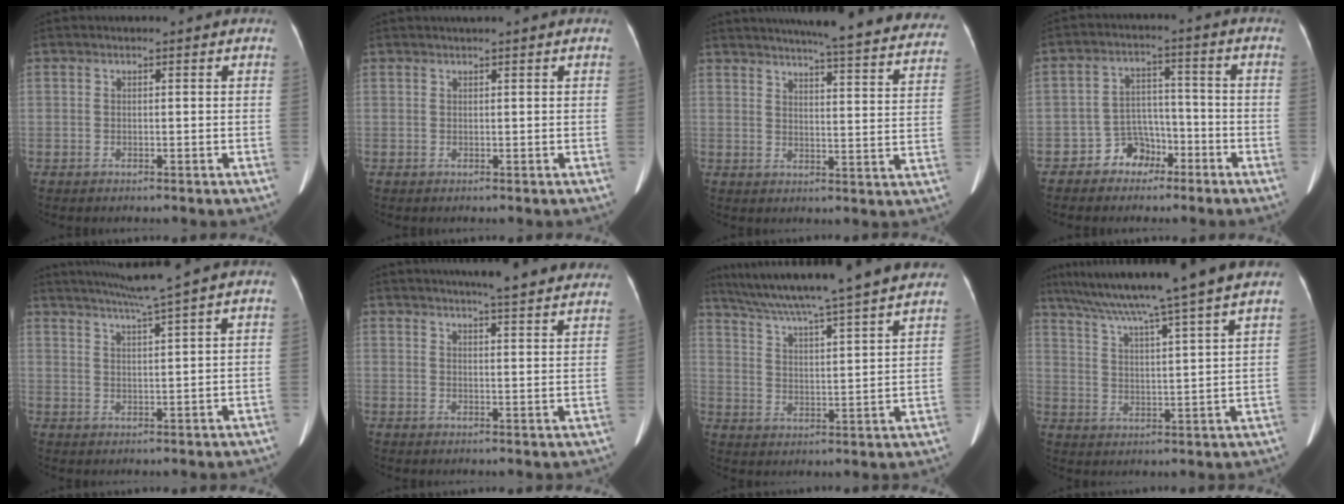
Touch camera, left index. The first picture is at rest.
{"total": 1.3, "force": [1.1, -0.1, 0.7], "torque": [-0.010, 0.016, 0.023]}
{"total": 27.5, "force": [24.9, 2.5, 11.2], "torque": [-0.157, -0.065, 0.282]}
{"total": 6.1, "force": [-4.8, 3.7, 0.7], "torque": [-0.012, 0.018, -0.080]}
{"total": 6.7, "force": [5.4, -2.1, 3.3], "torque": [-0.056, 0.000, 0.093]}
{"total": 15.3, "force": [13.8, 1.0, 6.6], "torque": [-0.080, 0.001, 0.152]}
{"total": 21.7, "force": [19.1, -1.1, 10.1], "torque": [-0.173, -0.007, 0.273]}
{"total": 15.5, "force": [12.7, -2.6, 8.5], "torque": [-0.144, -0.004, 0.187]}